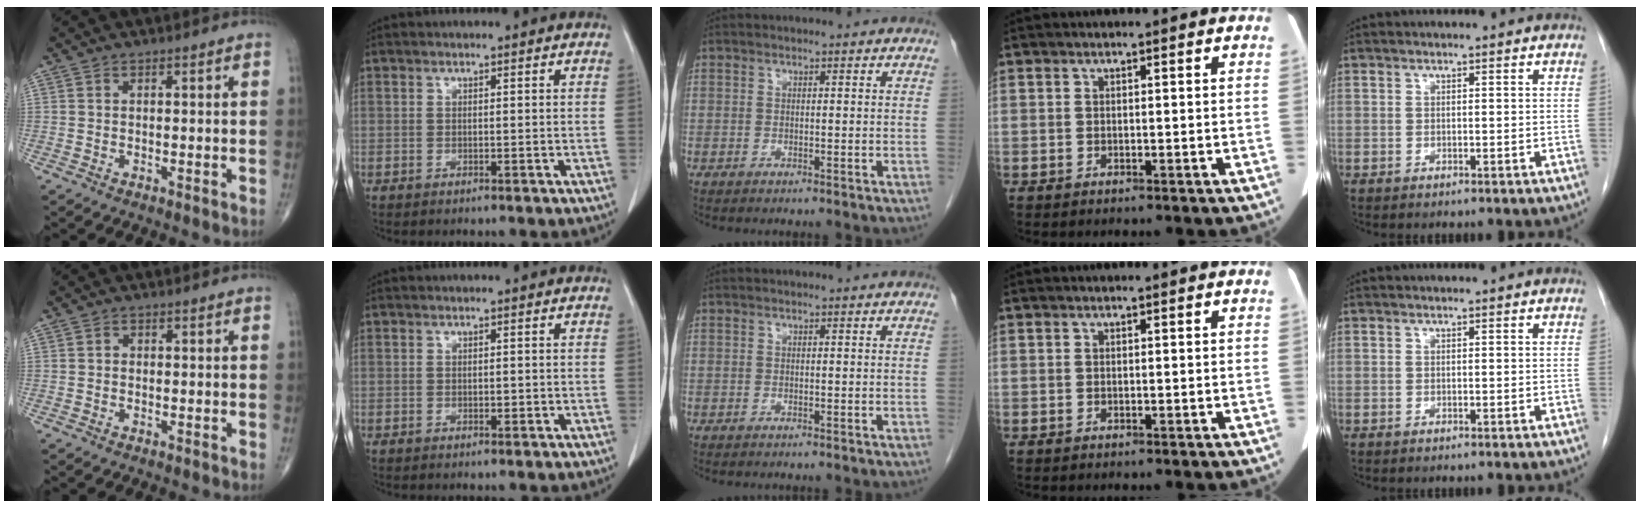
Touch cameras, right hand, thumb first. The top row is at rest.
{"thumb": {"total": 0.7, "force": [-0.1, 0.6, 0.3], "torque": [0.002, 0.002, -0.005]}, "index": {"total": 0.7, "force": [-0.1, 0.4, 0.6], "torque": [-0.008, 0.000, 0.000]}}